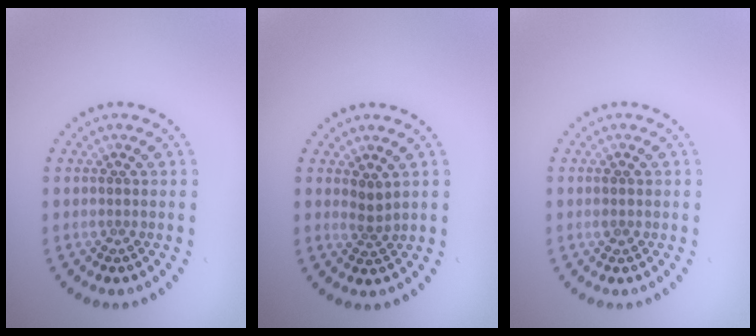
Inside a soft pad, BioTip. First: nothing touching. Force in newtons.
{"total": 1.4, "press": 1.0, "slide": 1.0}
{"total": 0.9, "press": 0.9, "slide": 0.1}